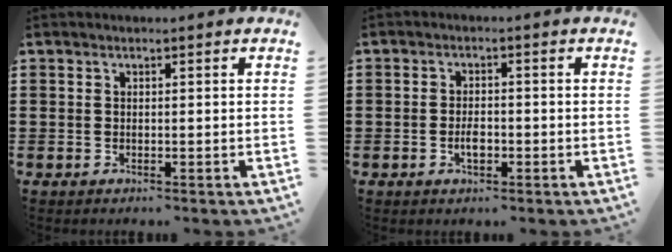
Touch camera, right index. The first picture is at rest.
{"total": 2.9, "force": [-0.9, 1.3, 2.4], "torque": [-0.045, 0.001, -0.015]}